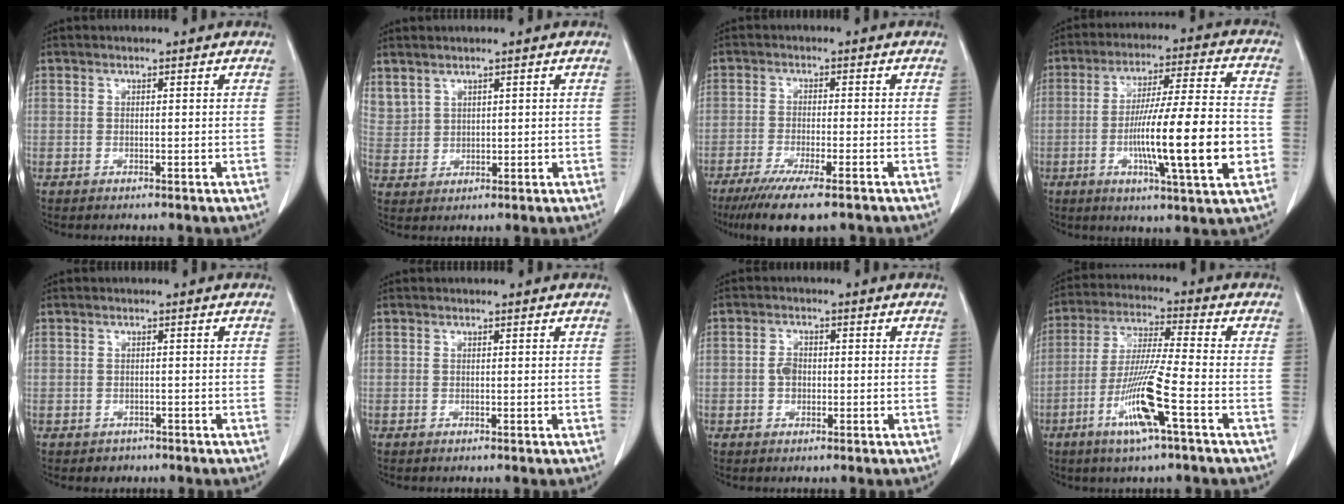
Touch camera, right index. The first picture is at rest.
{"total": 5.4, "force": [3.8, 3.5, 1.3], "torque": [-0.040, 0.011, 0.093]}
{"total": 10.1, "force": [-7.3, 0.9, 6.9], "torque": [-0.107, -0.023, -0.110]}
{"total": 17.4, "force": [-3.8, 0.8, 17.0], "torque": [-0.275, -0.003, -0.059]}
{"total": 1.6, "force": [-1.0, 1.3, 0.0], "torque": [-0.003, 0.004, -0.013]}
{"total": 0.0}
{"total": 2.3, "force": [-0.2, 1.7, 1.6], "torque": [-0.026, 0.008, -0.003]}
{"total": 11.4, "force": [-4.7, -0.3, 10.4], "torque": [-0.206, -0.014, -0.090]}